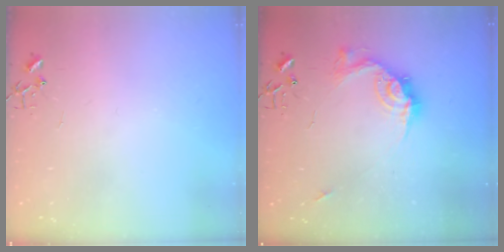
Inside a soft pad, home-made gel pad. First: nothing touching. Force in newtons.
{"total": 14.2, "press": 14.2, "slide": 1.3}